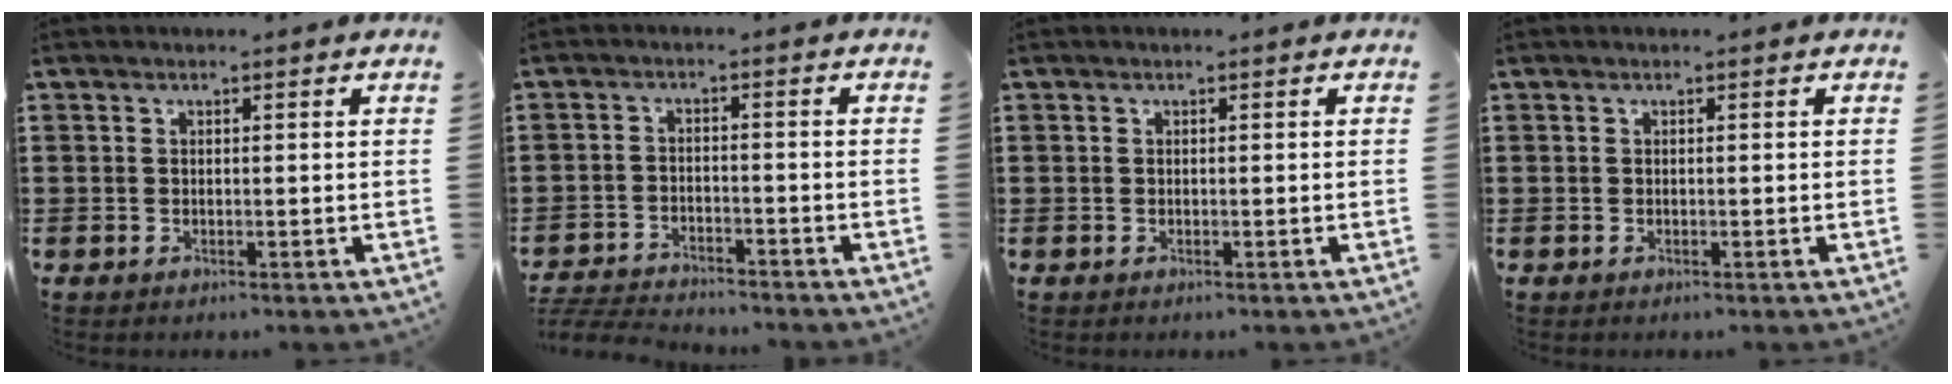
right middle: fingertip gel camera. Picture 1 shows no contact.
{"total": 3.9, "force": [-3.9, 0.4, 0.3], "torque": [-0.013, 0.000, -0.084]}
{"total": 0.0}
{"total": 0.0}